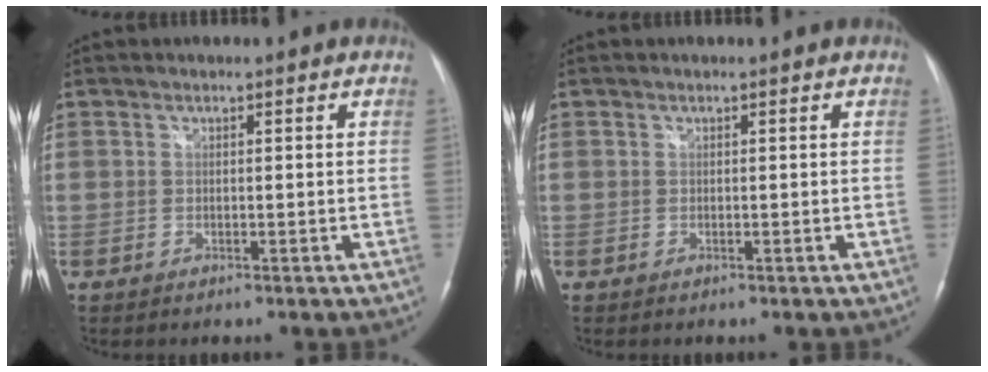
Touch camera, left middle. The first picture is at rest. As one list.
[{"total": 0.0}]